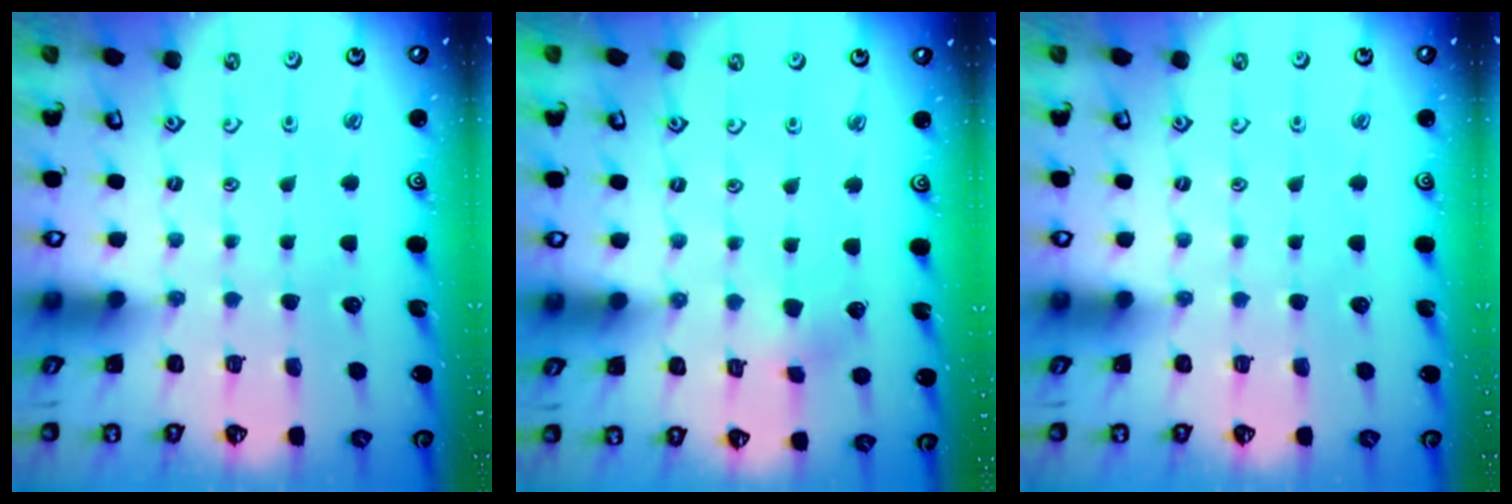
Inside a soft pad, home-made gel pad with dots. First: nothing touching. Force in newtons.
{"total": 3.2, "press": 3.1, "slide": 0.3}
{"total": 0.0}